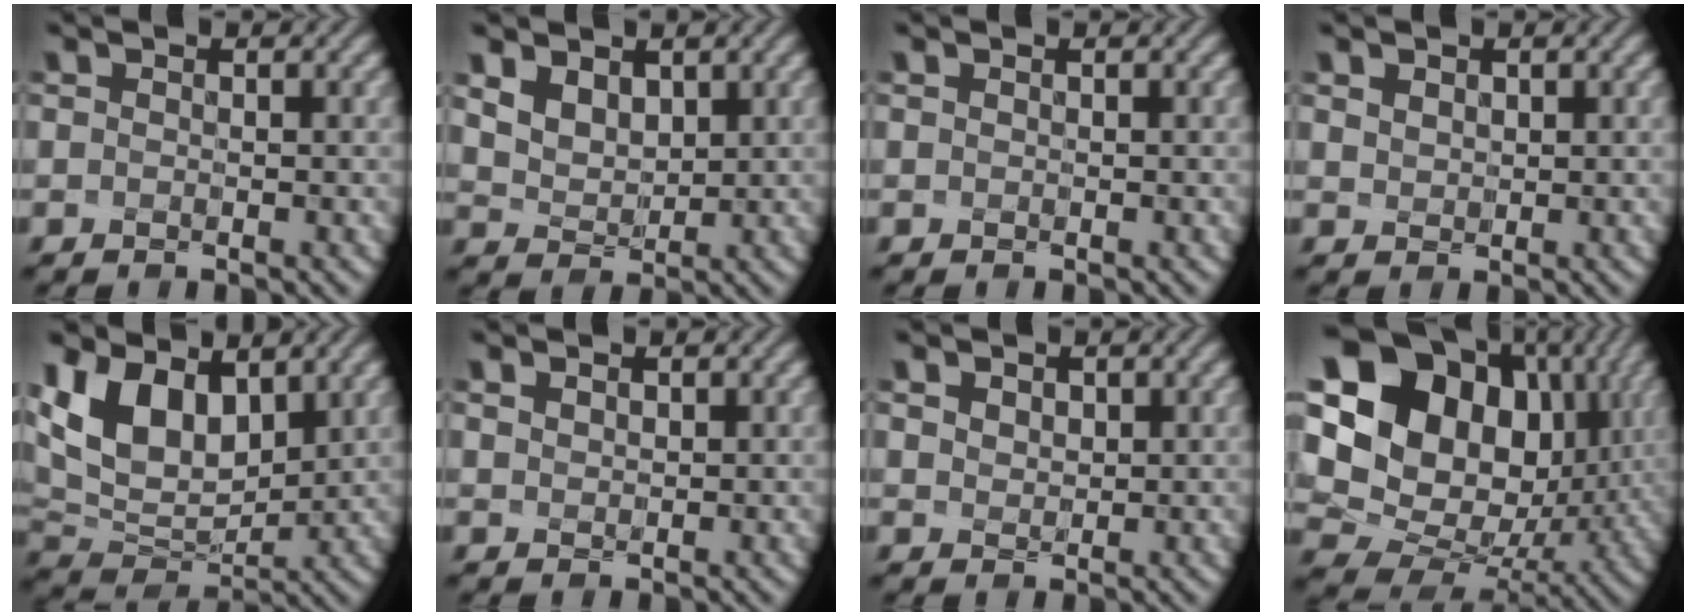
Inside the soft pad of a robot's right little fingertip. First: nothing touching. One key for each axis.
{"total": 6.8, "fx": 3.6, "fy": 4.8, "fz": 3.1, "tx": -0.079, "ty": 0.019, "tz": 0.064}
{"total": 0.0}
{"total": 2.9, "fx": 1.5, "fy": 2.1, "fz": 1.4, "tx": -0.040, "ty": 0.014, "tz": 0.019}
{"total": 6.9, "fx": 2.5, "fy": 4.3, "fz": 4.7, "tx": -0.107, "ty": -0.010, "tz": 0.052}
{"total": 1.5, "fx": 0.9, "fy": 0.9, "fz": 0.6, "tx": -0.027, "ty": 0.008, "tz": 0.013}
{"total": 2.8, "fx": 1.5, "fy": 1.9, "fz": 1.3, "tx": -0.038, "ty": 0.011, "tz": 0.023}
{"total": 18.6, "fx": 5.0, "fy": 15.1, "fz": 9.6, "tx": -0.224, "ty": 0.022, "tz": 0.110}